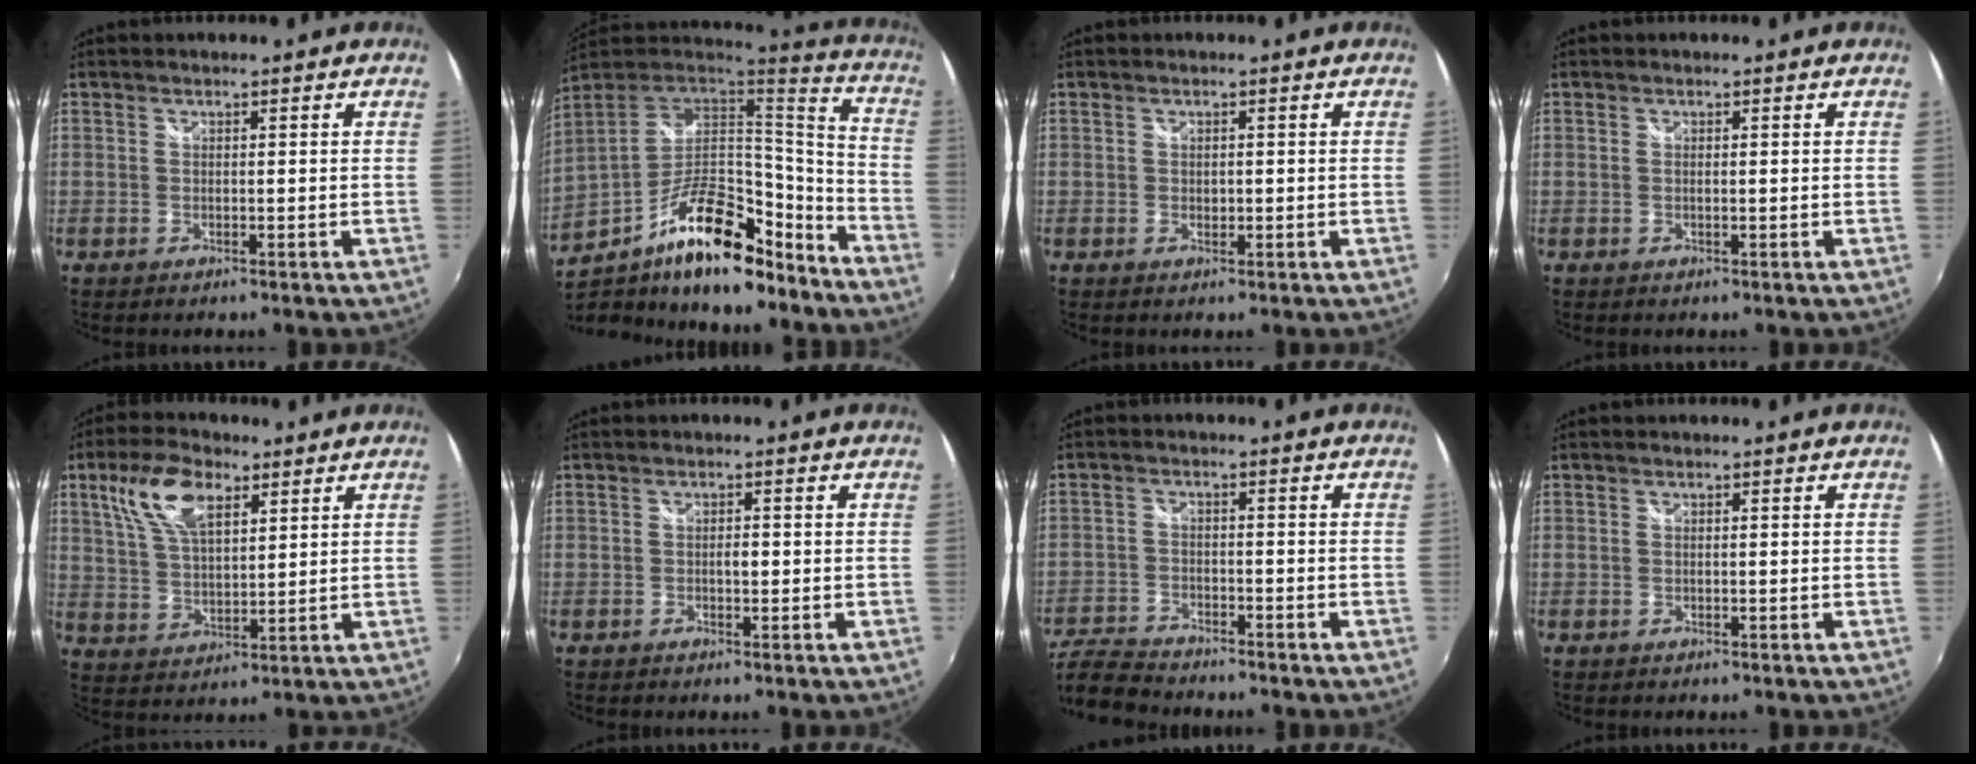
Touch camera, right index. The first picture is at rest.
{"total": 26.4, "force": [-15.8, 11.3, 17.9], "torque": [-0.321, 0.005, -0.245]}
{"total": 0.8, "force": [0.0, 0.8, 0.3], "torque": [-0.002, -0.001, 0.001]}
{"total": 0.5, "force": [0.1, -0.2, 0.5], "torque": [-0.010, 0.000, 0.001]}
{"total": 11.1, "force": [5.7, 5.1, 8.1], "torque": [-0.160, 0.020, 0.112]}
{"total": 1.2, "force": [-0.1, 0.6, 1.0], "torque": [-0.018, 0.002, -0.003]}
{"total": 9.5, "force": [-8.7, 2.5, 2.9], "torque": [-0.092, -0.013, -0.165]}
{"total": 0.0}